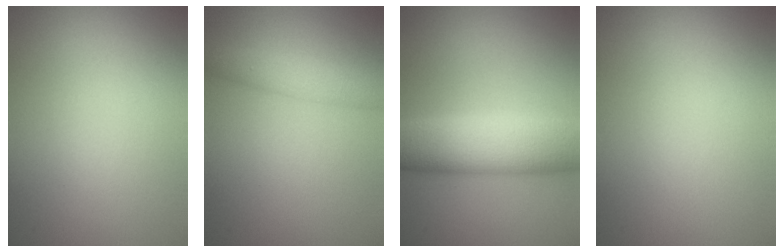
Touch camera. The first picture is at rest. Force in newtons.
{"total": 2.8, "press": 2.8, "slide": 0.1}
{"total": 8.4, "press": 8.4, "slide": 0.2}
{"total": 0.0}